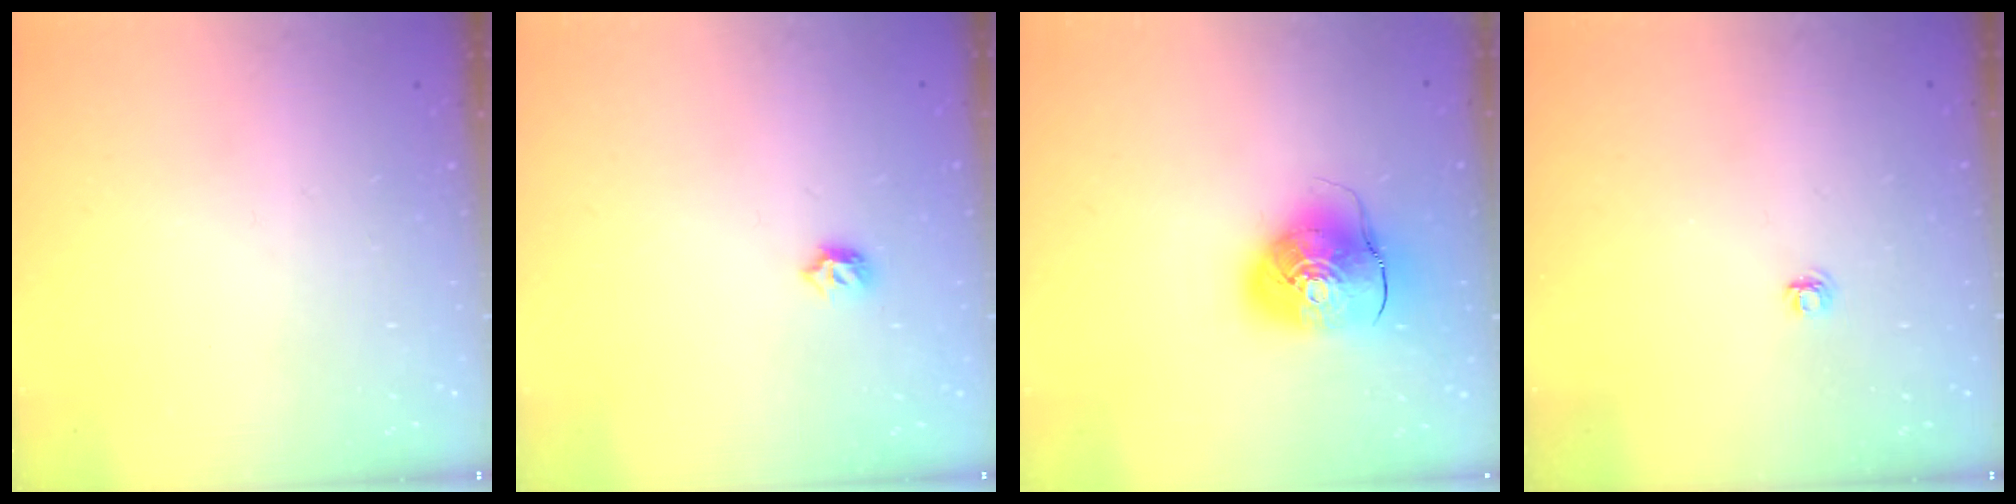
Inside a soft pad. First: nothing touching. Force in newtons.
{"total": 4.8, "press": 4.7, "slide": 1.0}
{"total": 11.8, "press": 11.7, "slide": 1.9}
{"total": 4.1, "press": 4.1, "slide": 0.5}